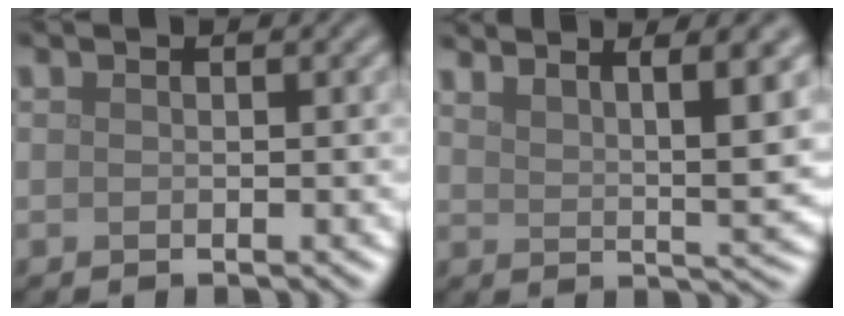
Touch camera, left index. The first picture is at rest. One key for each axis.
{"total": 6.5, "fx": 4.0, "fy": 1.6, "fz": 4.8, "tx": -0.051, "ty": 0.008, "tz": 0.062}